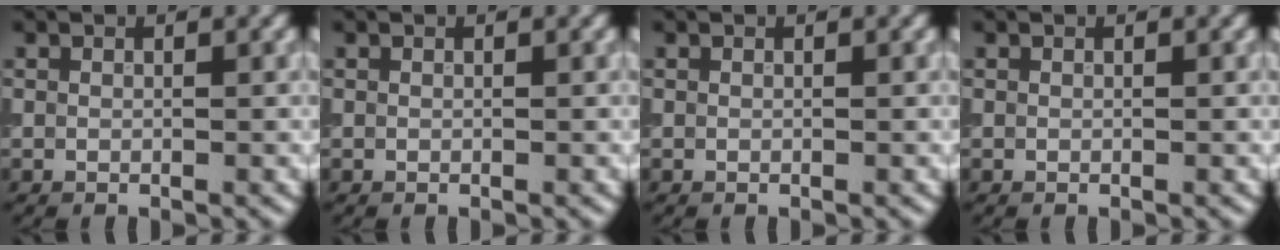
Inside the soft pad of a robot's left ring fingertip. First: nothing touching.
{"total": 0.0}
{"total": 0.0}
{"total": 0.0}